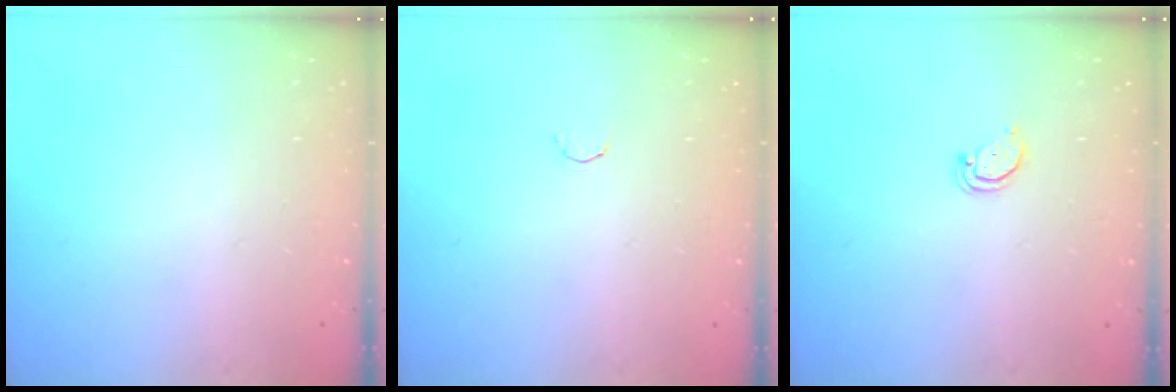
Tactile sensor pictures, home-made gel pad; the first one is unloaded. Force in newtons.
{"total": 1.8, "press": 1.7, "slide": 0.4}
{"total": 2.0, "press": 2.0, "slide": 0.2}